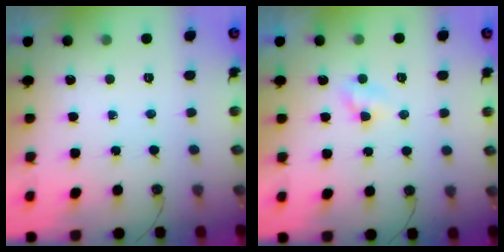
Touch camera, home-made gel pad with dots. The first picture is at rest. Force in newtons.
{"total": 2.4, "press": 2.4, "slide": 0.3}